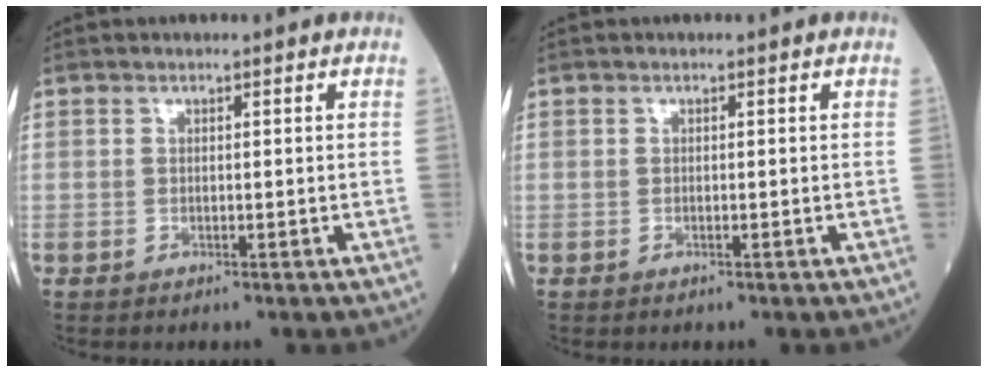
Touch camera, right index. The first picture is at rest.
{"total": 0.0}